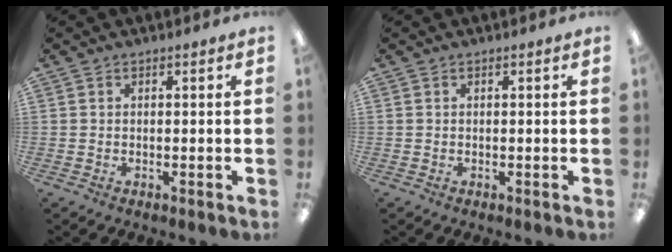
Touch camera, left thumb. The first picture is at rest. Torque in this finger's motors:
{"motor_torque": [0.00, 0.00, -0.02, -0.02, 0.00]}